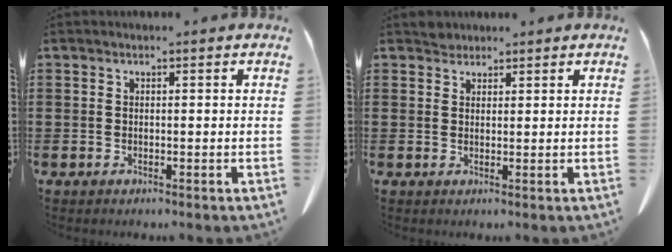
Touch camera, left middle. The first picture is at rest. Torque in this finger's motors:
{"motor_torque": [0.01, 0.00, 0.00, 0.00]}